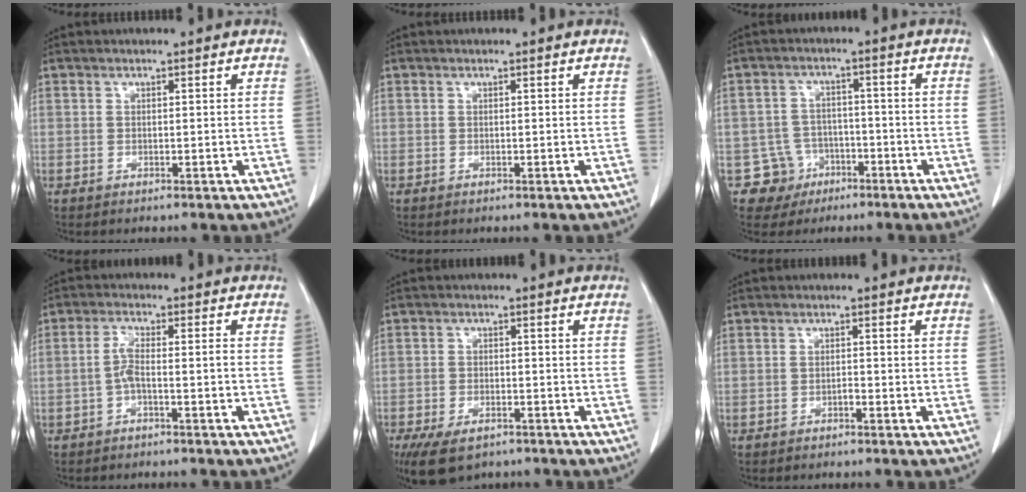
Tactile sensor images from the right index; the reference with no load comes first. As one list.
[{"total": 0.0}, {"total": 5.7, "force": [-2.8, 5.0, -0.2], "torque": [0.011, 0.013, -0.043]}, {"total": 3.1, "force": [-1.4, 0.3, 2.7], "torque": [-0.057, 0.007, -0.029]}, {"total": 8.2, "force": [-5.8, 3.8, 4.5], "torque": [-0.078, -0.008, -0.092]}, {"total": 0.6, "force": [-0.5, 0.1, 0.3], "torque": [-0.009, 0.001, -0.011]}]